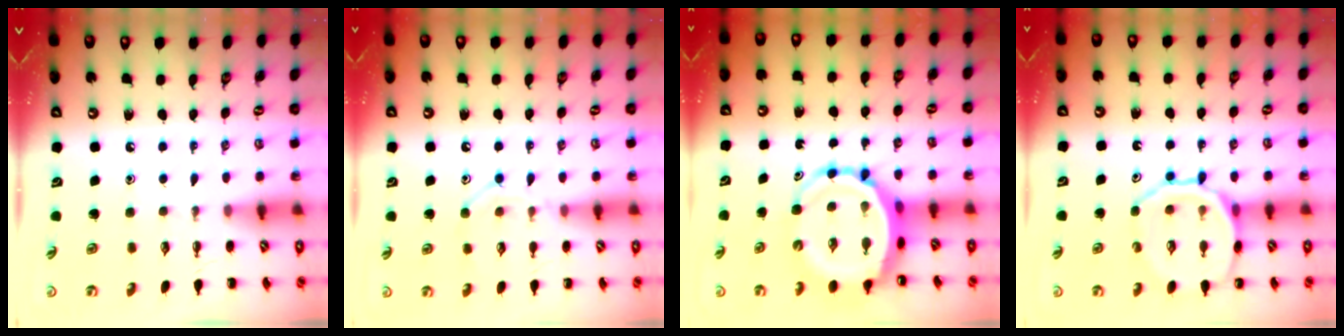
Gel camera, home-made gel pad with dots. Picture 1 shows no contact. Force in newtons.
{"total": 9.5, "press": 9.4, "slide": 1.4}
{"total": 11.0, "press": 10.4, "slide": 3.6}
{"total": 14.4, "press": 14.2, "slide": 2.0}